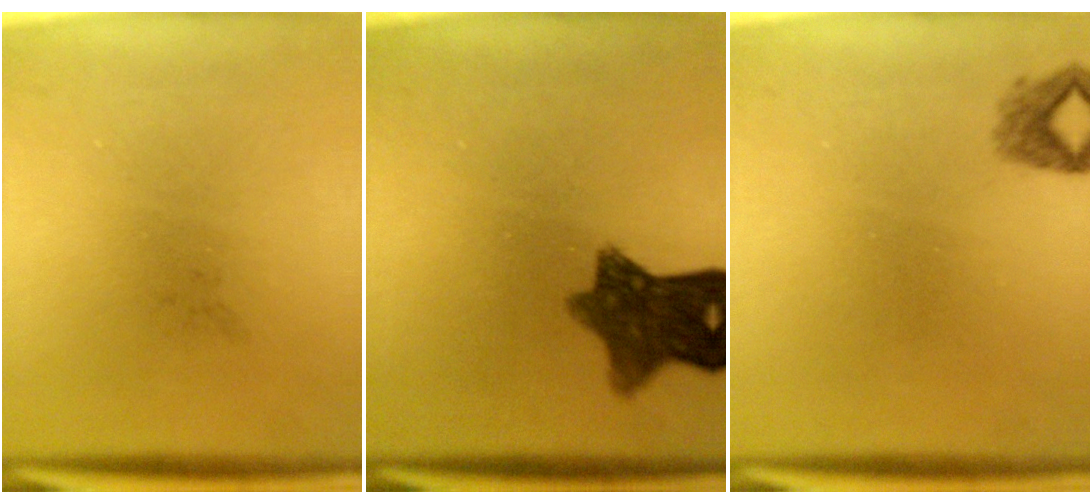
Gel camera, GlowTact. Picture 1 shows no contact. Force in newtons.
{"total": 9.2}
{"total": 1.4}